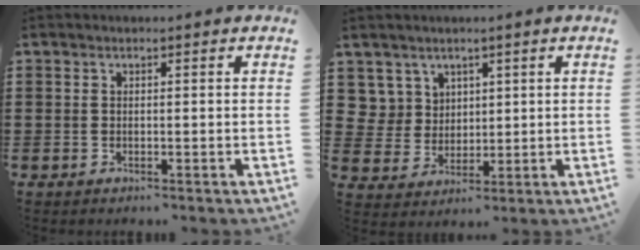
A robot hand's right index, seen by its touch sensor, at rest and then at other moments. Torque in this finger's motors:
{"motor_torque": [0.05, 1.11, 0.00, 0.00]}